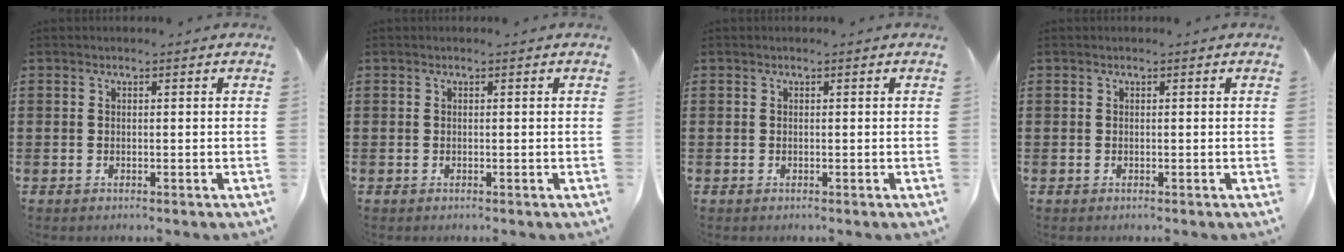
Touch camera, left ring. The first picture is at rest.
{"total": 0.0}
{"total": 0.0}
{"total": 0.0}